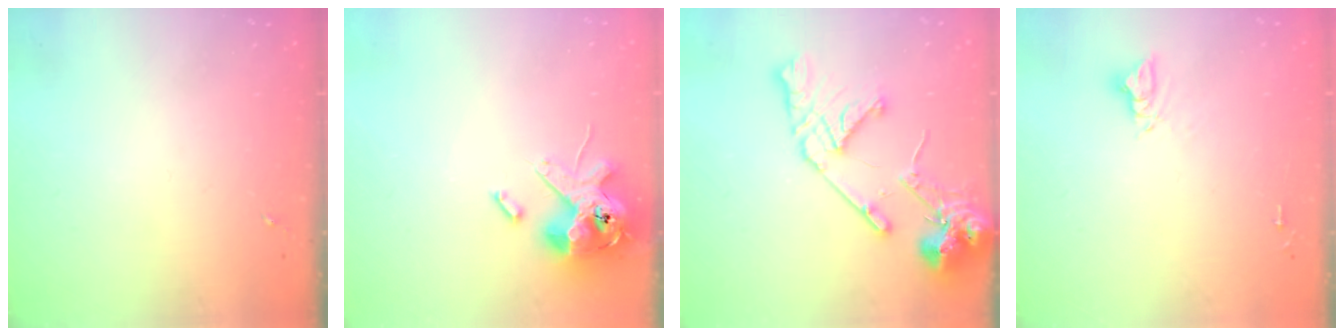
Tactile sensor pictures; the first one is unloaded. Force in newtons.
{"total": 14.8, "press": 14.5, "slide": 2.9}
{"total": 16.2, "press": 16.0, "slide": 2.5}
{"total": 6.2, "press": 6.2, "slide": 0.3}